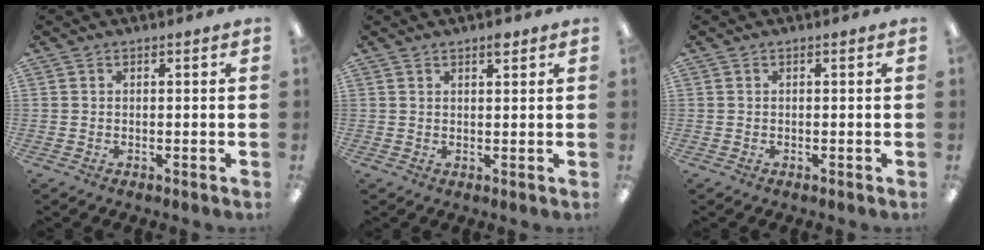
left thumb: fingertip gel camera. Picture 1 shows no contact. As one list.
[{"total": 2.1, "force": [1.7, 0.6, 1.0], "torque": [-0.006, -0.007, 0.028]}, {"total": 0.0}]